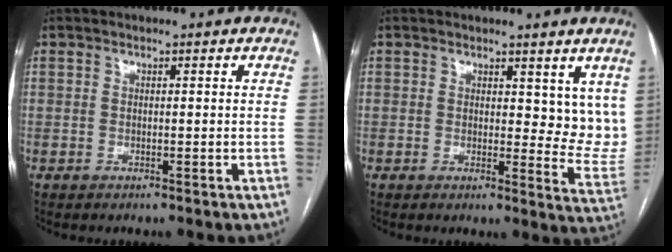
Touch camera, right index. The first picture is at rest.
{"total": 7.0, "force": [4.3, 3.5, 4.3], "torque": [-0.042, -0.027, 0.047]}